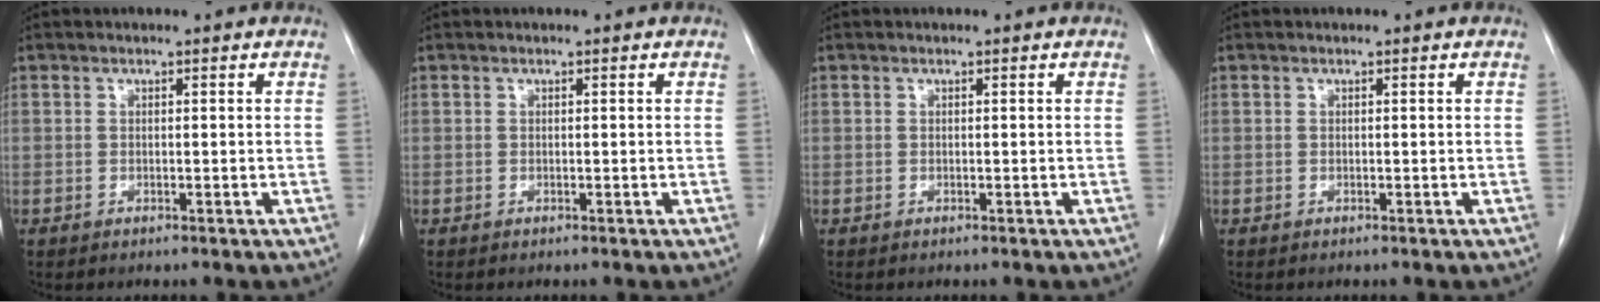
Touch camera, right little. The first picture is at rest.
{"total": 0.0}
{"total": 0.0}
{"total": 0.0}